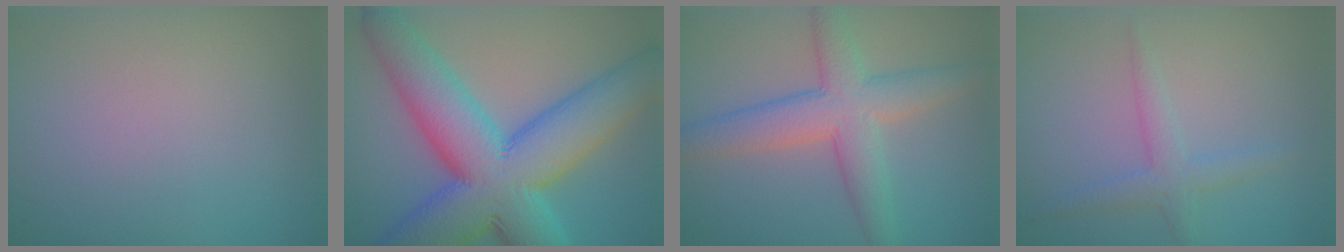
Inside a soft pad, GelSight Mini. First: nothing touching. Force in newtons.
{"total": 13.8, "press": 13.8, "slide": 0.2}
{"total": 5.9, "press": 5.9, "slide": 0.1}
{"total": 2.2, "press": 2.2, "slide": 0.1}